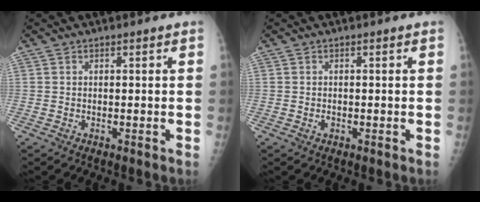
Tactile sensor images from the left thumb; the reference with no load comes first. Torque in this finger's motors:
{"motor_torque": [-0.04, 0.00, 0.07, -0.02, 0.00]}